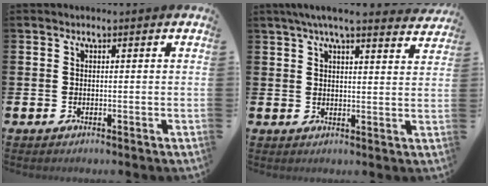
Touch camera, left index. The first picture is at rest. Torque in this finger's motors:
{"motor_torque": [1.07, -1.07, 0.53, 0.18]}